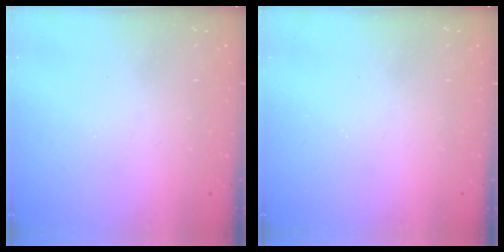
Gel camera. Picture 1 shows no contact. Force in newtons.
{"total": 0.0}